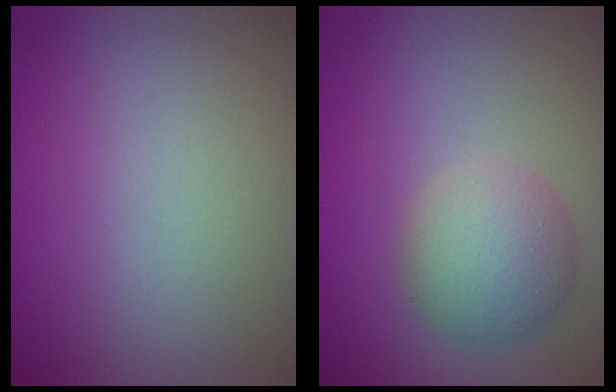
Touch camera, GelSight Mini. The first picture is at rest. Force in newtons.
{"total": 4.7, "press": 4.7, "slide": 0.1}